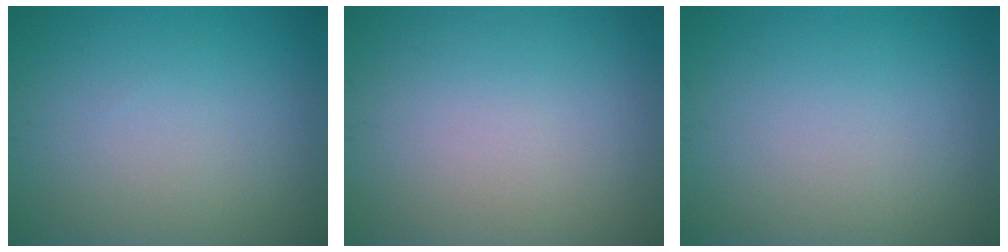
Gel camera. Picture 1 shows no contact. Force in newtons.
{"total": 0.0}
{"total": 0.0}